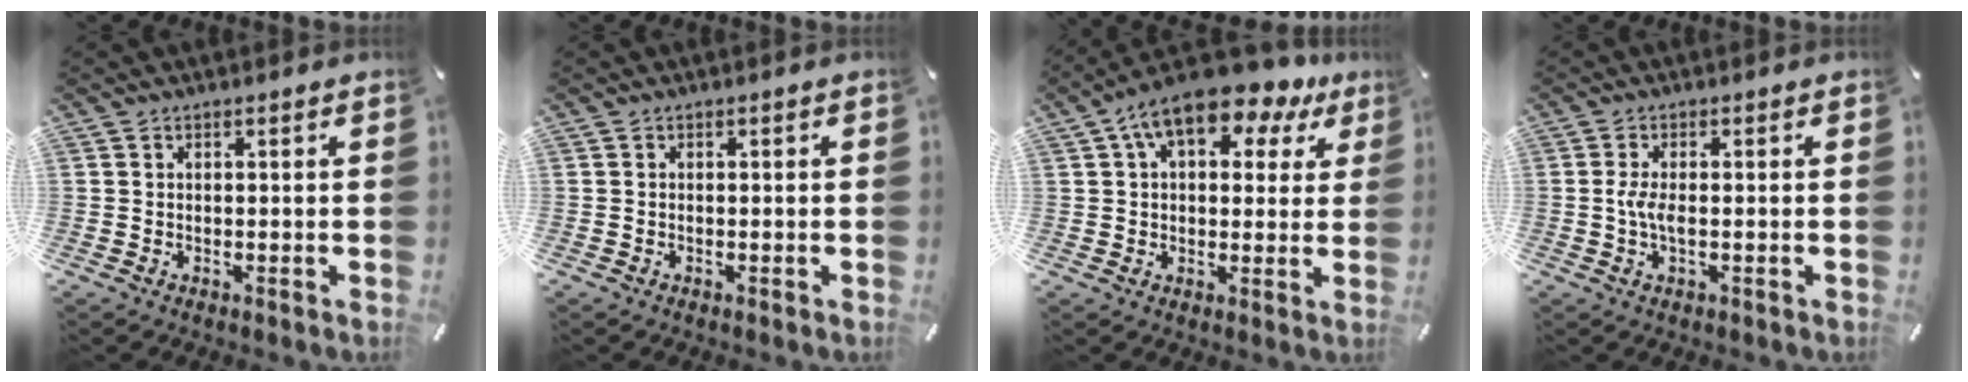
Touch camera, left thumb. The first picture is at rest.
{"total": 0.0}
{"total": 11.8, "force": [6.3, 6.1, 7.9], "torque": [-0.131, -0.019, 0.109]}
{"total": 3.4, "force": [-0.4, 1.0, 3.3], "torque": [-0.073, -0.003, -0.011]}